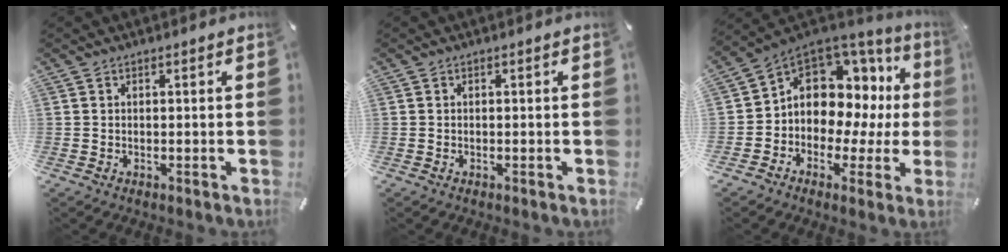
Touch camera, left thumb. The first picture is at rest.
{"total": 0.0}
{"total": 9.6, "force": [2.7, 8.0, 4.5], "torque": [-0.076, -0.040, 0.052]}